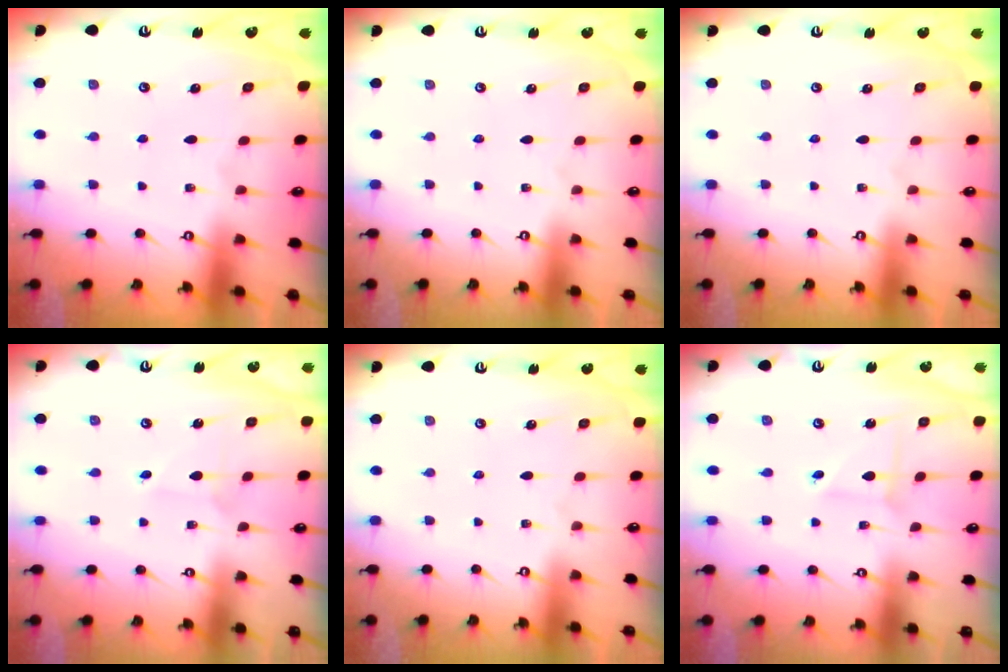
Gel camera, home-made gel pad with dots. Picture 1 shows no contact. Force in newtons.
{"total": 0.0}
{"total": 0.0}
{"total": 2.7, "press": 2.7, "slide": 0.2}
{"total": 0.0}
{"total": 2.3, "press": 2.3, "slide": 0.0}